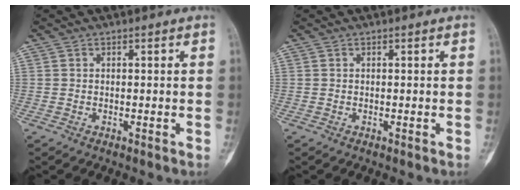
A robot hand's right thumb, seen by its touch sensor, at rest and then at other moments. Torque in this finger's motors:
{"motor_torque": [0.01, 0.01, 0.00, 0.04, 0.00]}